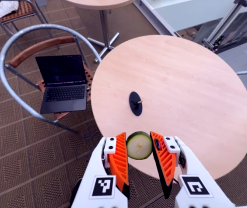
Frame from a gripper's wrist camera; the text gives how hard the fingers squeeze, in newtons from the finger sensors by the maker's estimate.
{"total": 9.5, "left": 9.8, "right": 9.1}